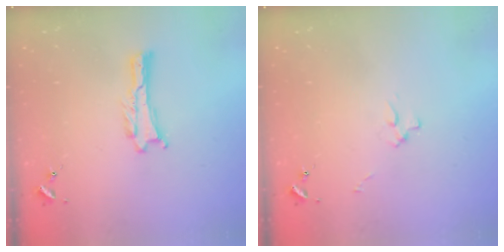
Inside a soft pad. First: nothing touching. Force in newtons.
{"total": 2.5, "press": 2.5, "slide": 0.3}